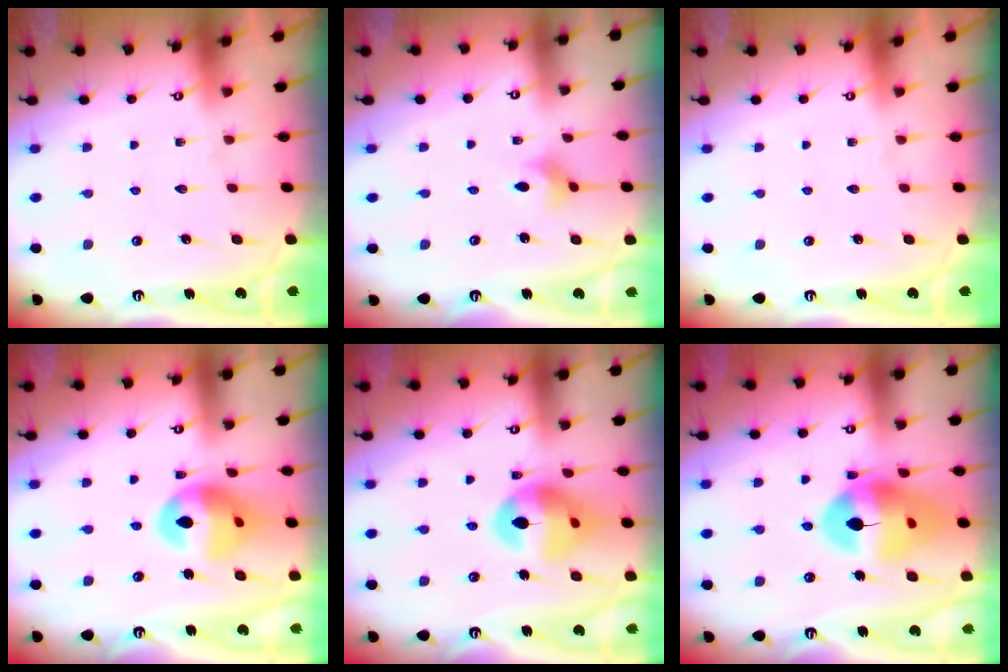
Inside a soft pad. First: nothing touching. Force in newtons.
{"total": 2.7, "press": 2.7, "slide": 0.2}
{"total": 0.0}
{"total": 14.5, "press": 14.4, "slide": 2.0}
{"total": 14.8, "press": 14.7, "slide": 1.6}
{"total": 16.9, "press": 16.8, "slide": 2.0}